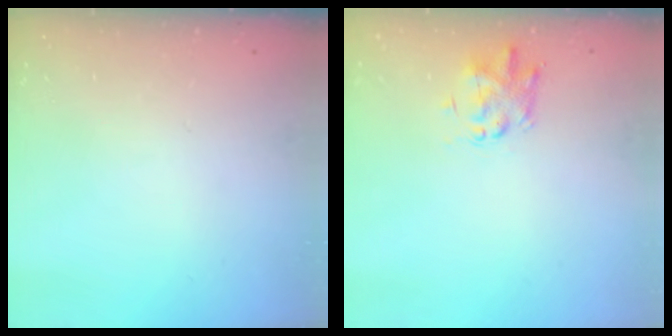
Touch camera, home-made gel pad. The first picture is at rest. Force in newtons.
{"total": 2.2, "press": 2.2, "slide": 0.1}